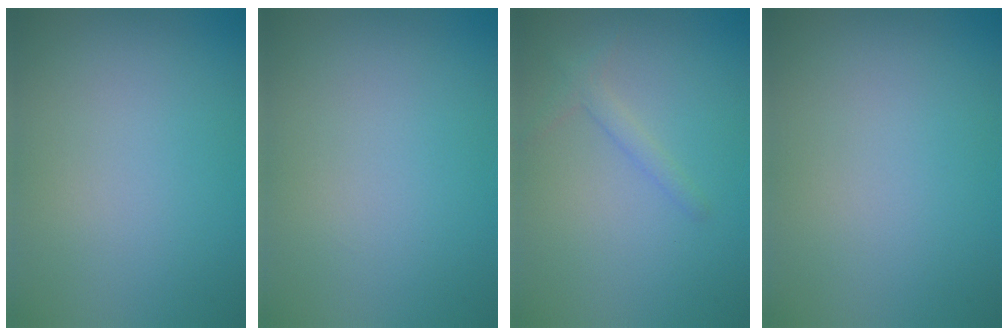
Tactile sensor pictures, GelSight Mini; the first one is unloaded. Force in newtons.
{"total": 0.0}
{"total": 1.4, "press": 1.4, "slide": 0.0}
{"total": 0.0}